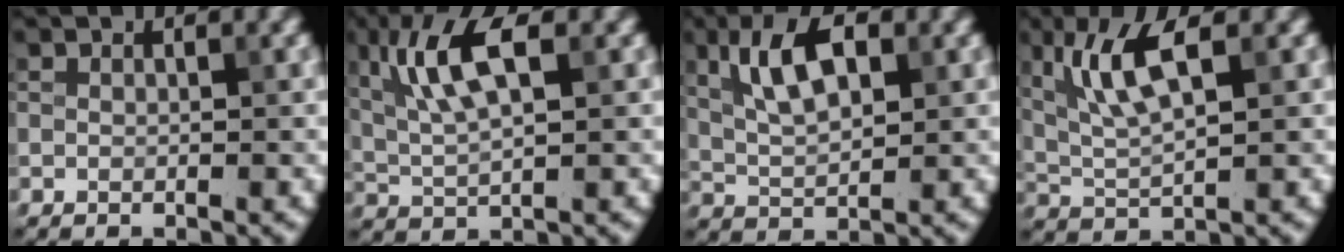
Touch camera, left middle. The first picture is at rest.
{"total": 6.3, "force": [2.1, 2.2, 5.5], "torque": [-0.110, 0.009, 0.039]}
{"total": 5.8, "force": [2.0, 2.6, 4.8], "torque": [-0.091, 0.006, 0.036]}
{"total": 5.7, "force": [2.2, 1.7, 5.0], "torque": [-0.101, 0.001, 0.045]}